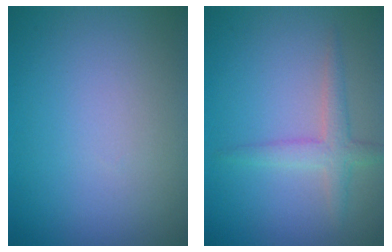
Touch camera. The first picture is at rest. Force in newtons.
{"total": 2.4, "press": 2.4, "slide": 0.1}